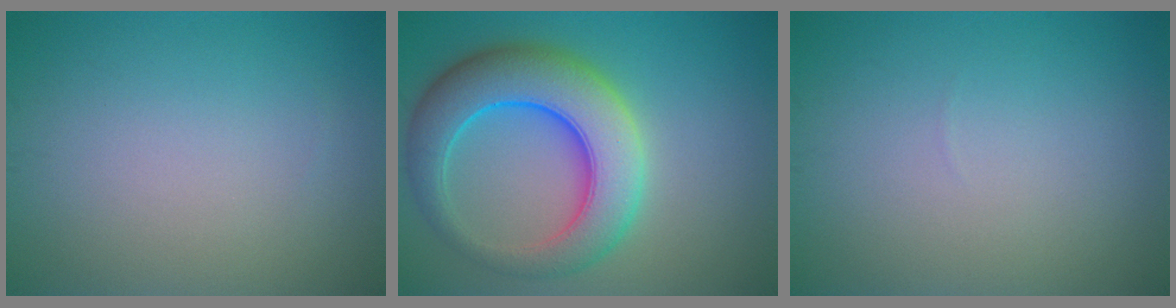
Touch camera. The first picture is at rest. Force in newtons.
{"total": 9.2, "press": 9.2, "slide": 0.3}
{"total": 0.0}